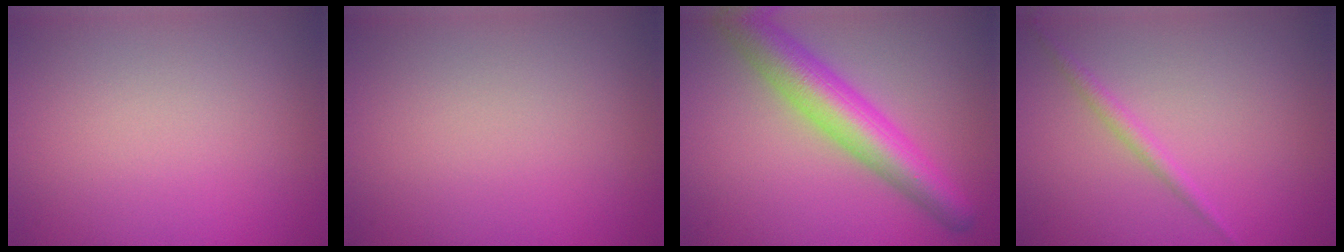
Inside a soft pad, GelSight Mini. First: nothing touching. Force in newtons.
{"total": 0.0}
{"total": 6.9, "press": 6.9, "slide": 0.1}
{"total": 1.3, "press": 1.3, "slide": 0.1}